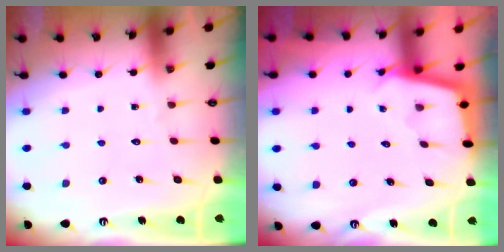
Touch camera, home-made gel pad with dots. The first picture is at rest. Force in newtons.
{"total": 2.5, "press": 2.5, "slide": 0.2}